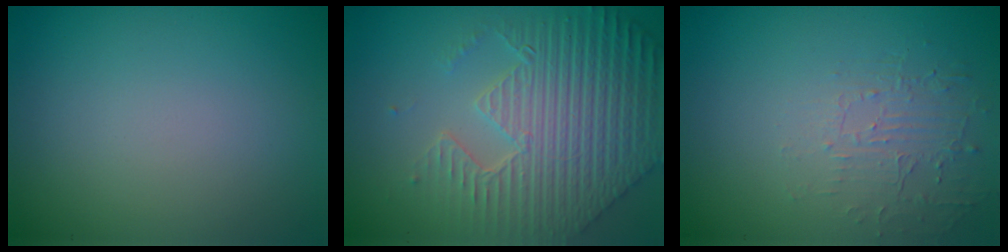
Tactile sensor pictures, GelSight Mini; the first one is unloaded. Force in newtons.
{"total": 8.2, "press": 5.9, "slide": 5.6}
{"total": 1.8, "press": 0.7, "slide": 1.7}